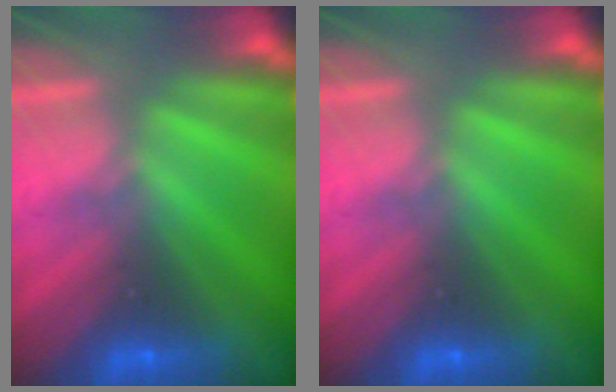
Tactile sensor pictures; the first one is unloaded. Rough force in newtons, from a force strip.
{"total": 0.0}